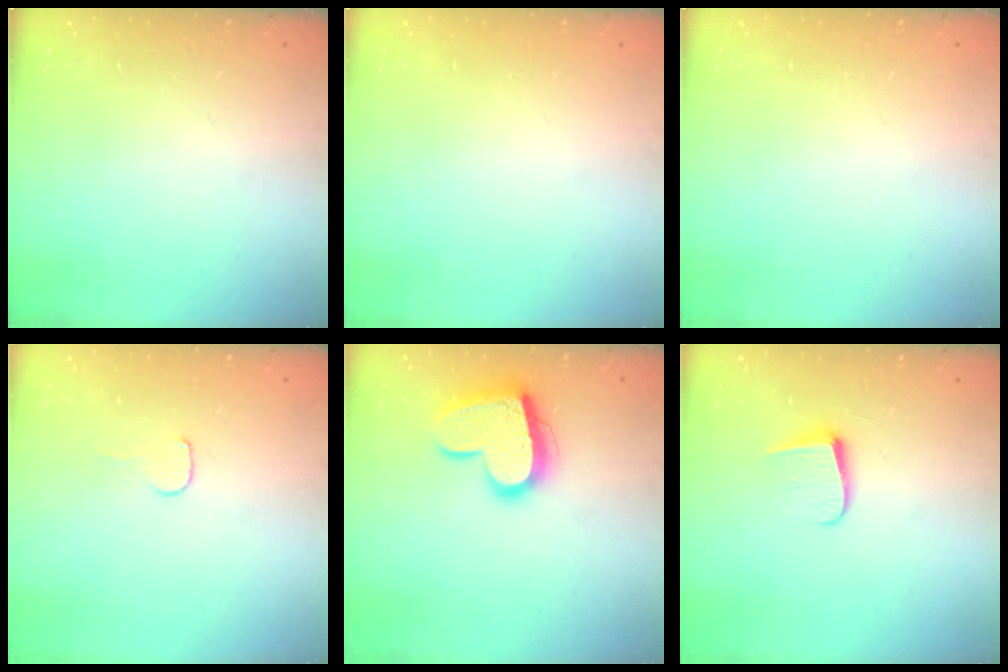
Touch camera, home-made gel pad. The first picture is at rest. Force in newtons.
{"total": 0.0}
{"total": 0.6, "press": 0.6, "slide": 0.2}
{"total": 4.1, "press": 4.1, "slide": 0.4}
{"total": 15.9, "press": 15.9, "slide": 0.9}
{"total": 6.0, "press": 6.0, "slide": 0.8}